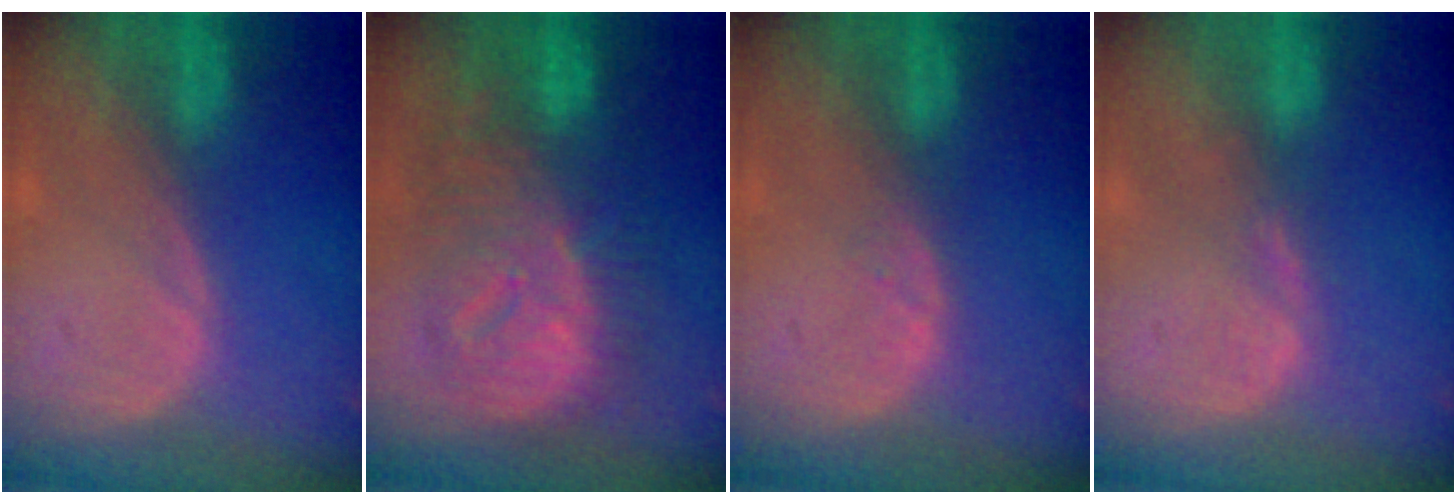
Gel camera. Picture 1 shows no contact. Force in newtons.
{"total": 12.5, "press": 12.4, "slide": 1.3}
{"total": 1.0, "press": 1.0, "slide": 0.2}
{"total": 1.3, "press": 1.3, "slide": 0.2}